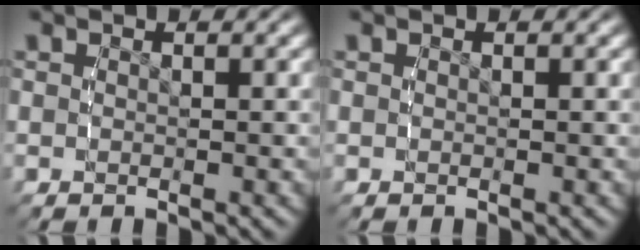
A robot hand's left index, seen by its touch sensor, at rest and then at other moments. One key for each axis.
{"total": 0.0}